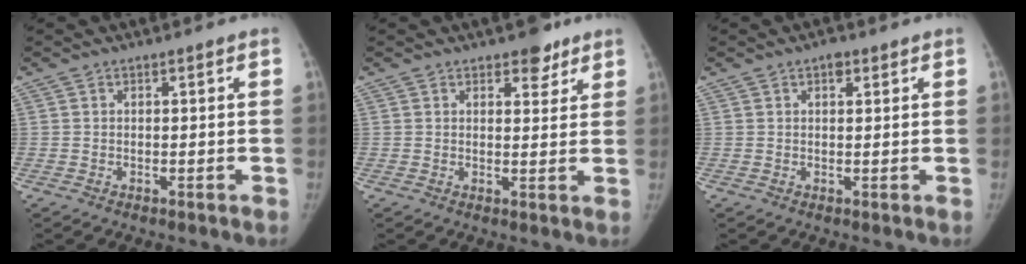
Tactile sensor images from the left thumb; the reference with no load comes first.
{"total": 4.4, "force": [3.1, 2.4, 2.0], "torque": [0.001, -0.017, 0.041]}
{"total": 1.9, "force": [1.1, 1.0, 1.1], "torque": [-0.009, -0.003, 0.014]}